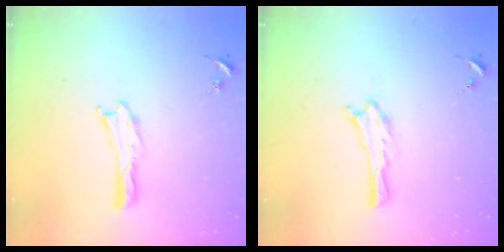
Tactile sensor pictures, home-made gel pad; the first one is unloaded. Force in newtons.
{"total": 0.0}